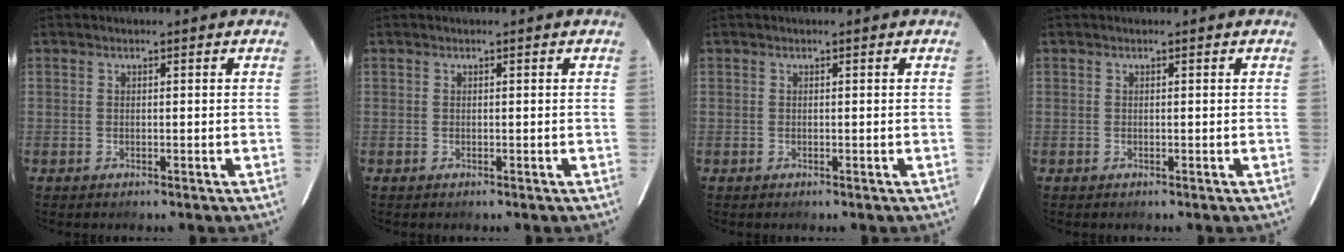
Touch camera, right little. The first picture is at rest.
{"total": 0.0}
{"total": 0.0}
{"total": 0.0}